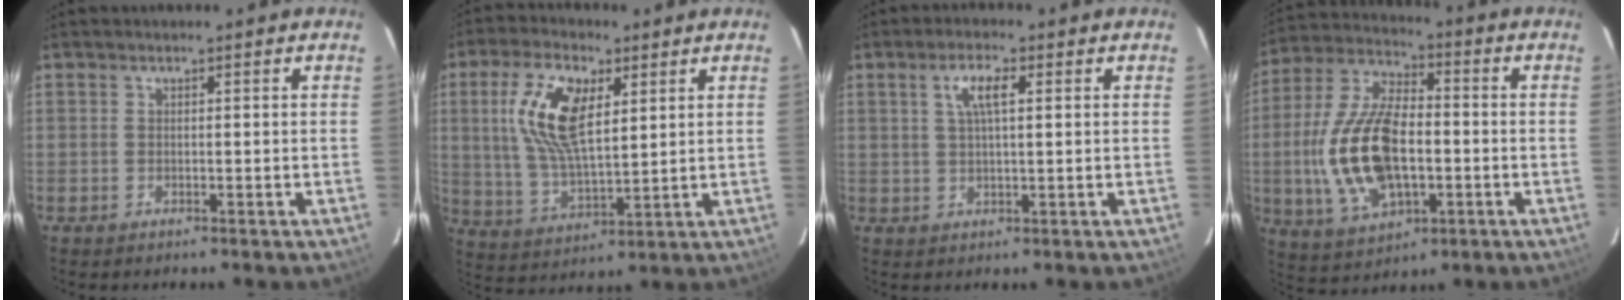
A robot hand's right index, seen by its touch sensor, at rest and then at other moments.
{"total": 13.6, "force": [4.3, 6.0, 11.4], "torque": [-0.227, 0.010, 0.090]}
{"total": 4.5, "force": [1.6, 1.2, 4.0], "torque": [-0.078, 0.008, 0.030]}
{"total": 18.4, "force": [-2.6, 9.7, 15.4], "torque": [-0.327, 0.006, -0.038]}